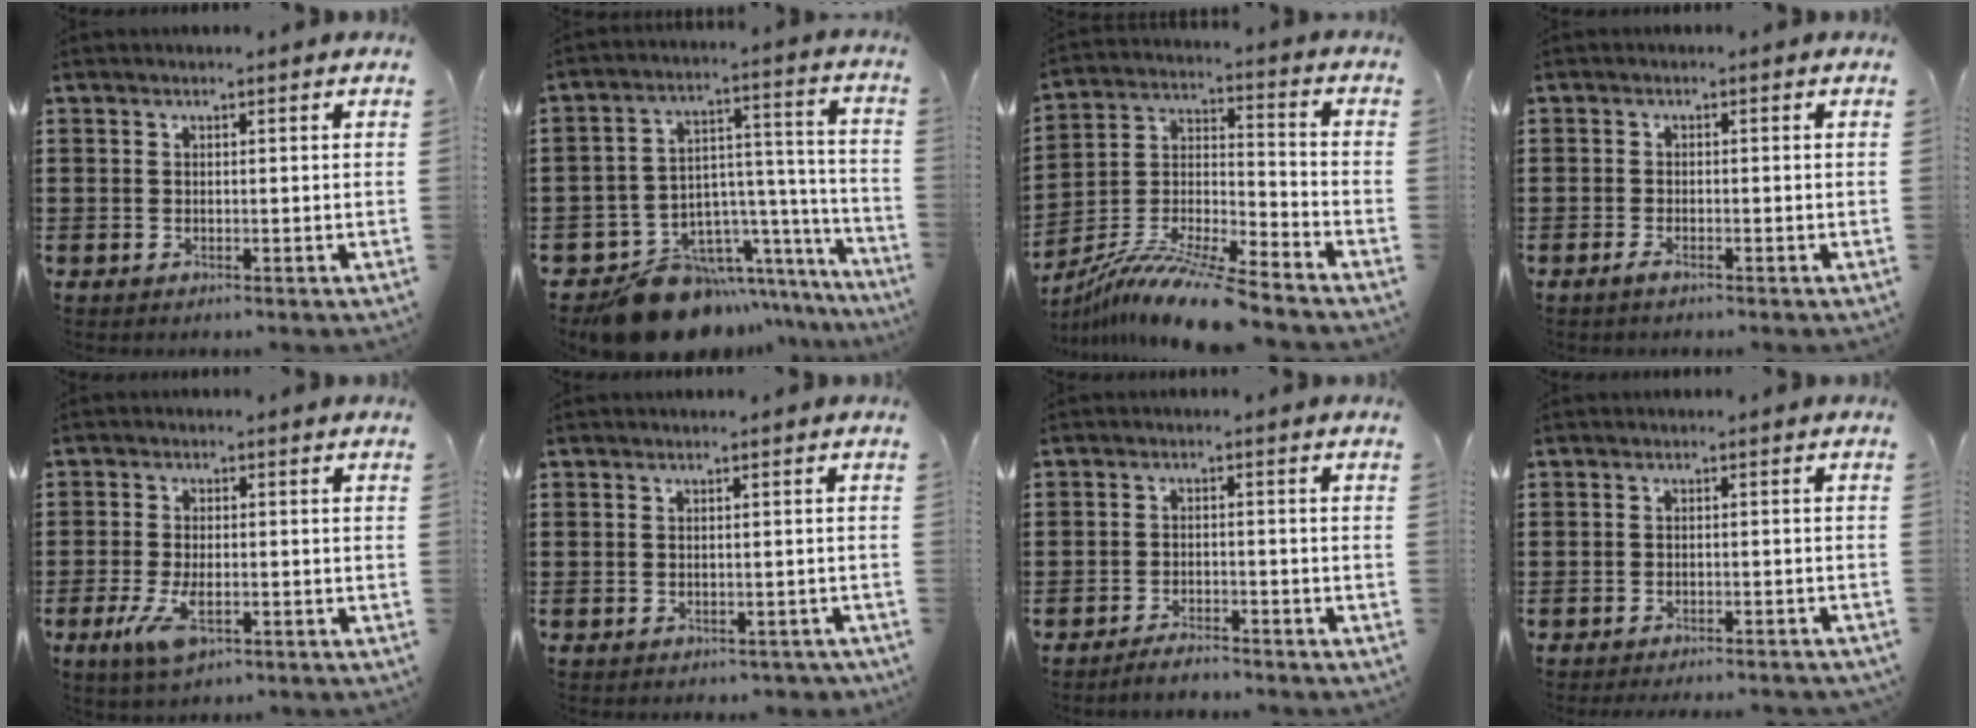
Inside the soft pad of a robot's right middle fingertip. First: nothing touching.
{"total": 12.6, "force": [-10.1, 6.7, 3.2], "torque": [-0.054, 0.041, -0.175]}
{"total": 11.5, "force": [-10.4, -0.1, 4.8], "torque": [-0.086, 0.013, -0.206]}
{"total": 1.2, "force": [-0.8, 0.1, 0.8], "torque": [-0.025, -0.008, -0.017]}
{"total": 5.2, "force": [-1.9, 2.2, 4.3], "torque": [-0.108, -0.013, -0.039]}
{"total": 0.8, "force": [-0.6, 0.5, 0.2], "torque": [-0.006, -0.002, -0.012]}
{"total": 2.7, "force": [-2.6, 0.2, 0.6], "torque": [-0.013, 0.001, -0.052]}
{"total": 1.5, "force": [-1.4, -0.2, 0.3], "torque": [-0.007, 0.002, -0.028]}